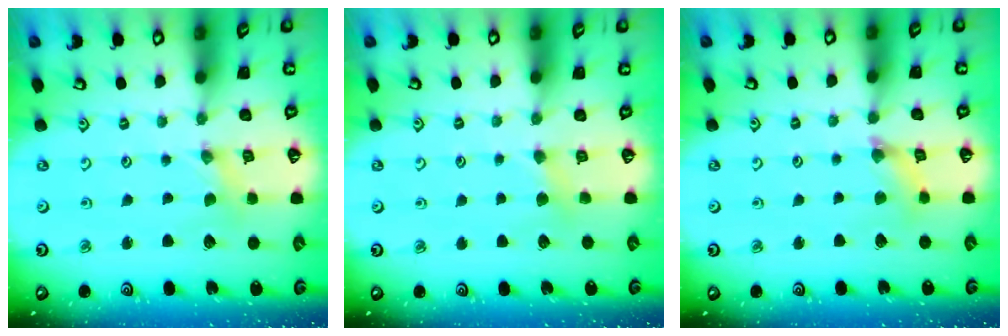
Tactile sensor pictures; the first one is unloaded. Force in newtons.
{"total": 3.0, "press": 3.0, "slide": 0.4}
{"total": 3.8, "press": 3.7, "slide": 0.3}